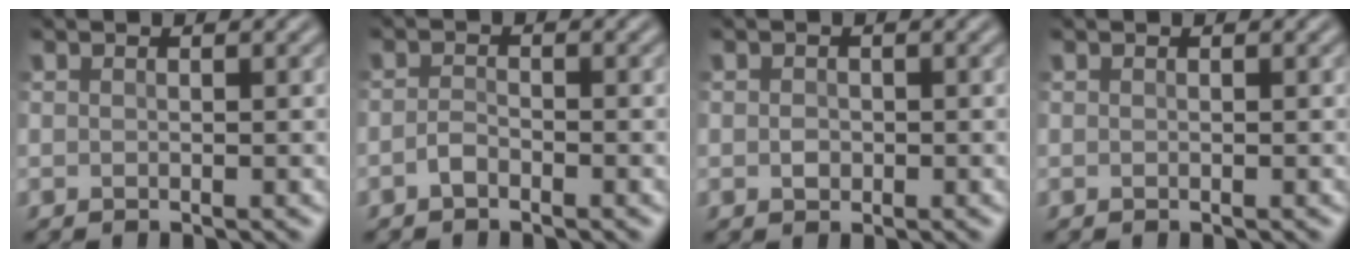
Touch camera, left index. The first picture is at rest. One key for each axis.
{"total": 0.9, "fx": -0.6, "fy": 0.4, "fz": 0.5, "tx": -0.013, "ty": 0.008, "tz": -0.016}
{"total": 0.8, "fx": 0.0, "fy": 0.7, "fz": 0.3, "tx": -0.006, "ty": 0.002, "tz": -0.002}
{"total": 0.0}